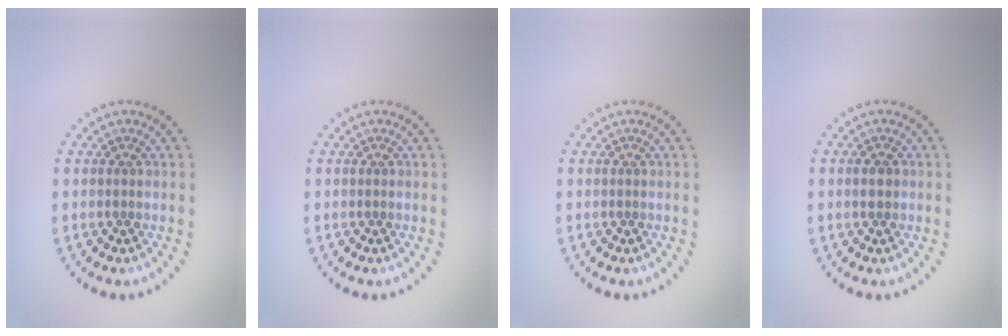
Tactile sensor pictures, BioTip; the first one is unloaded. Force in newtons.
{"total": 0.0}
{"total": 0.0}
{"total": 1.4, "press": 1.4, "slide": 0.1}